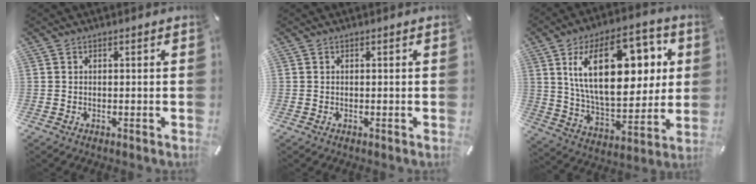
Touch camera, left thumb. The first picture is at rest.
{"total": 0.0}
{"total": 25.3, "force": [8.7, 13.6, 19.5], "torque": [-0.339, -0.017, 0.139]}